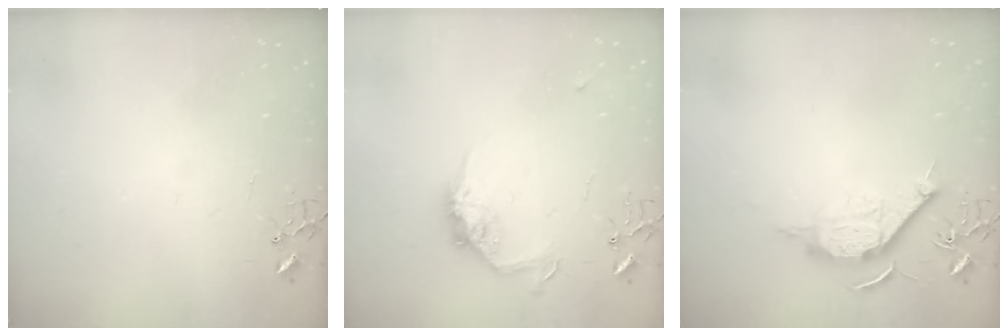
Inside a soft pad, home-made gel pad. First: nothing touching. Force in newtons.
{"total": 10.9, "press": 10.9, "slide": 0.5}
{"total": 10.7, "press": 10.7, "slide": 1.1}